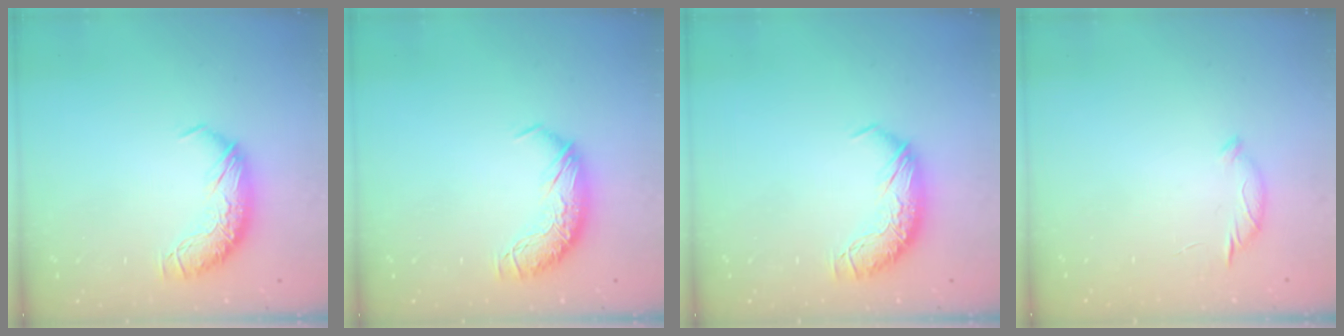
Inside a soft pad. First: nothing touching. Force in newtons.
{"total": 0.0}
{"total": 0.0}
{"total": 6.9, "press": 6.9, "slide": 0.4}